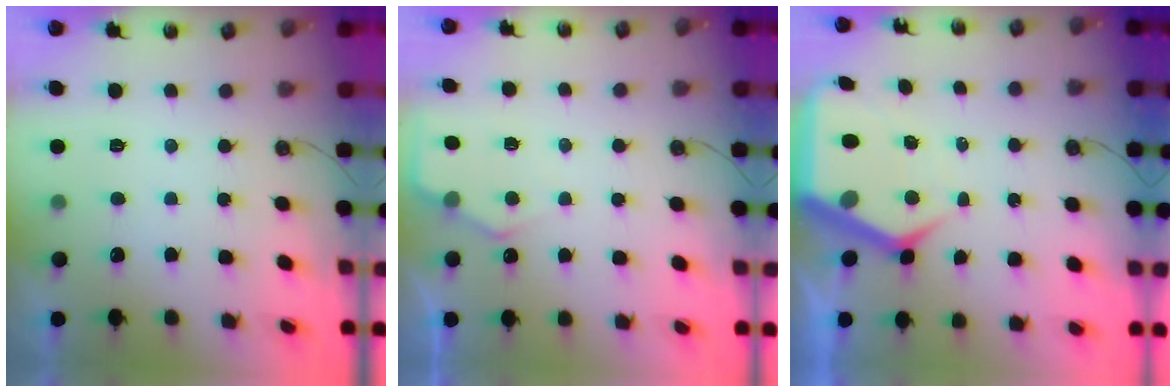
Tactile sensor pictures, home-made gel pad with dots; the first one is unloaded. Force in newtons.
{"total": 4.7, "press": 4.6, "slide": 0.5}
{"total": 10.1, "press": 10.1, "slide": 1.2}